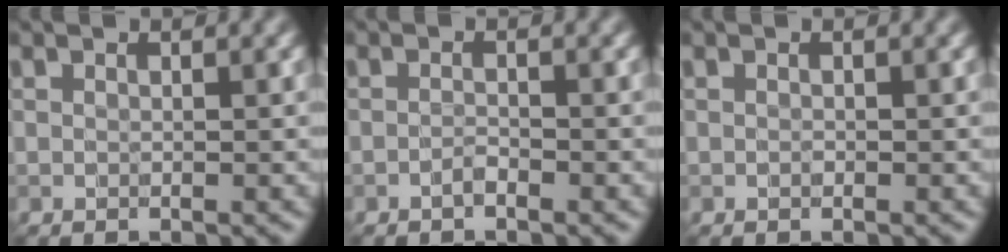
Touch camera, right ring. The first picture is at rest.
{"total": 0.9, "force": [-0.6, 0.2, 0.6], "torque": [-0.010, 0.003, -0.013]}
{"total": 0.0}